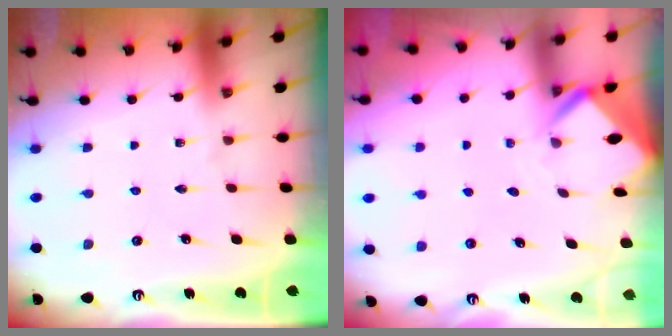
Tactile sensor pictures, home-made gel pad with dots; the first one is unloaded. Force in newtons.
{"total": 2.7, "press": 2.7, "slide": 0.2}